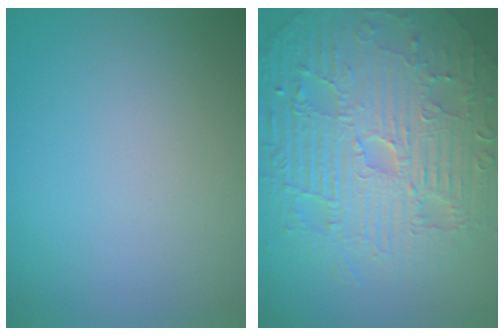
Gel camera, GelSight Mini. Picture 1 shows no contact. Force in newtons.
{"total": 11.1, "press": 7.1, "slide": 8.5}